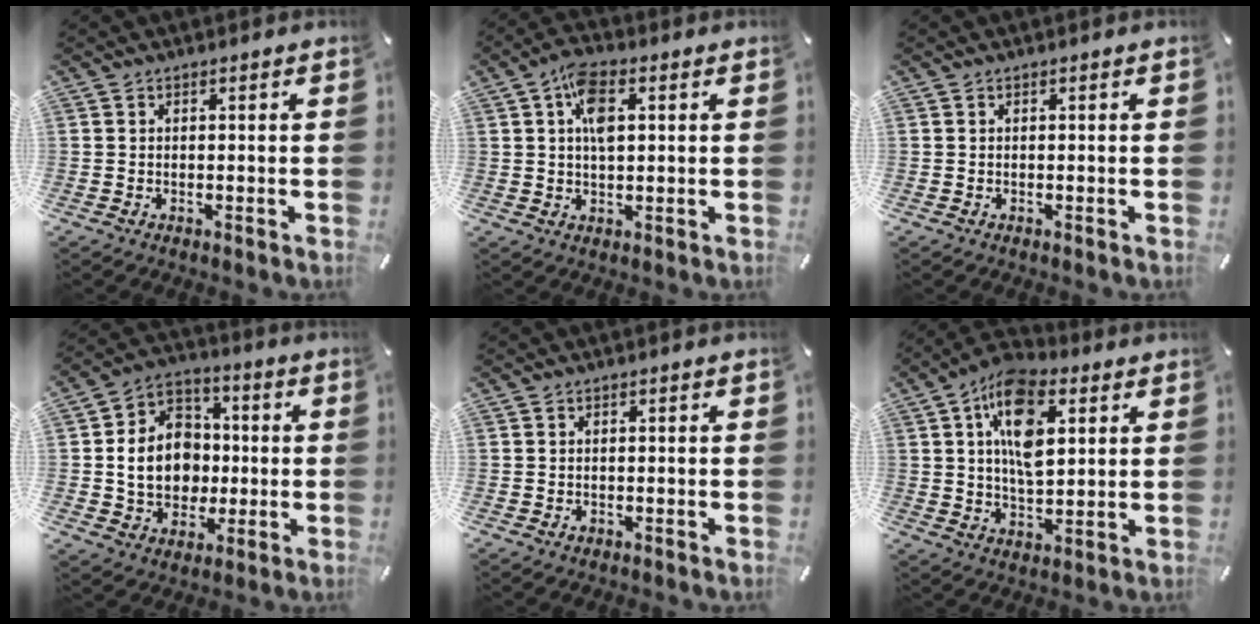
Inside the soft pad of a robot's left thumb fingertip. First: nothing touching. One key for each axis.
{"total": 7.1, "fx": 1.9, "fy": 3.8, "fz": 5.7, "tx": -0.095, "ty": 0.002, "tz": 0.029}
{"total": 0.0}
{"total": 13.3, "fx": -0.9, "fy": 11.5, "fz": 6.7, "tx": -0.147, "ty": 0.016, "tz": -0.011}
{"total": 0.7, "fx": -0.3, "fy": 0.5, "fz": 0.4, "tx": -0.007, "ty": 0.002, "tz": -0.007}
{"total": 14.6, "fx": 5.0, "fy": 8.1, "fz": 11.0, "tx": -0.196, "ty": -0.004, "tz": 0.086}